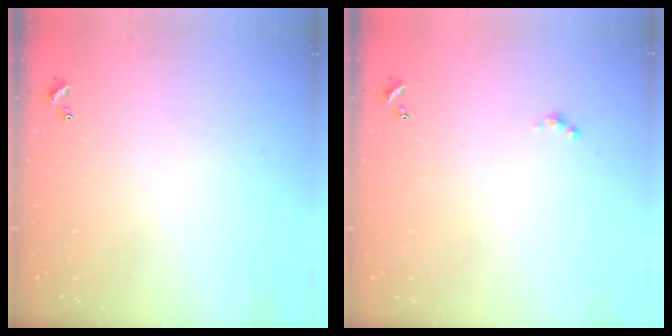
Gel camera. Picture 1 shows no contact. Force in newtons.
{"total": 0.0}